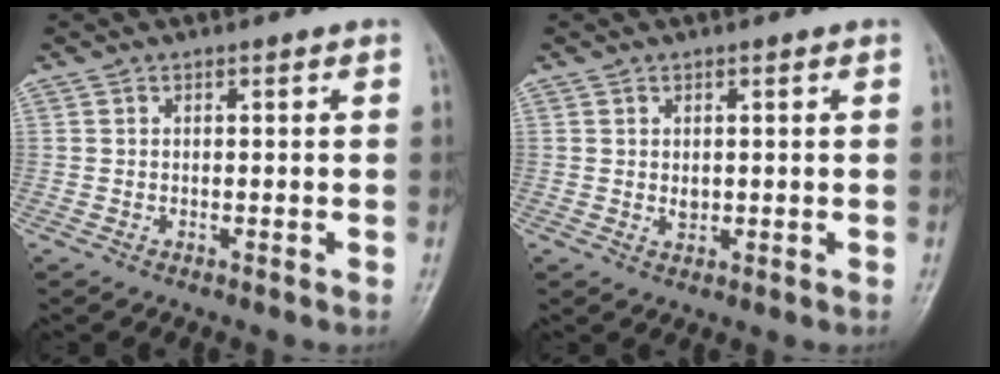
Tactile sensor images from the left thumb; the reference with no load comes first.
{"total": 1.7, "force": [0.3, 1.2, 1.2], "torque": [-0.014, -0.004, 0.008]}